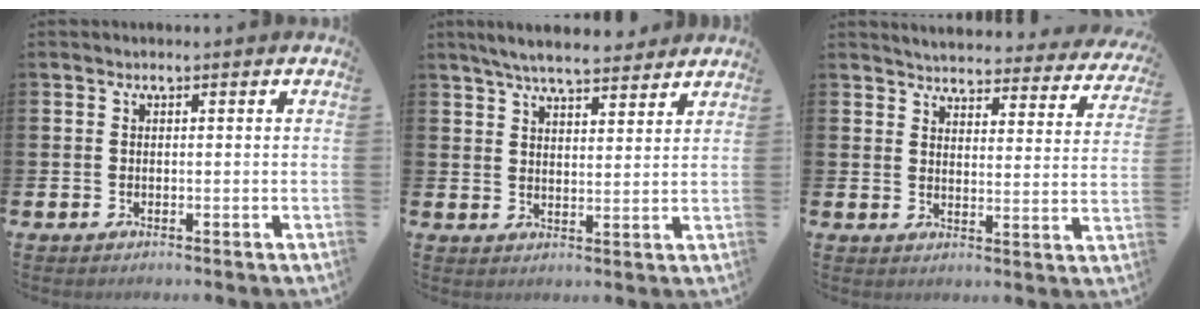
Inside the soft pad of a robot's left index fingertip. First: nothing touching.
{"total": 5.9, "force": [5.6, 1.0, 1.6], "torque": [-0.034, -0.024, 0.099]}
{"total": 4.1, "force": [4.1, 0.6, 0.4], "torque": [-0.023, -0.037, 0.066]}